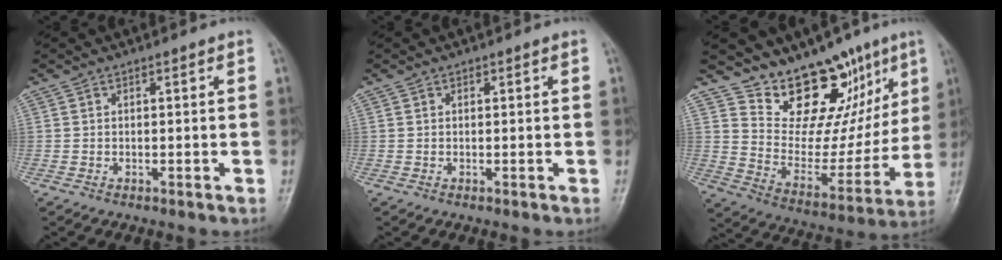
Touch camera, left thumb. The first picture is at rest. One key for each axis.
{"total": 0.0}
{"total": 18.2, "fx": 13.1, "fy": 9.1, "fz": 8.7, "tx": -0.053, "ty": -0.078, "tz": 0.219}